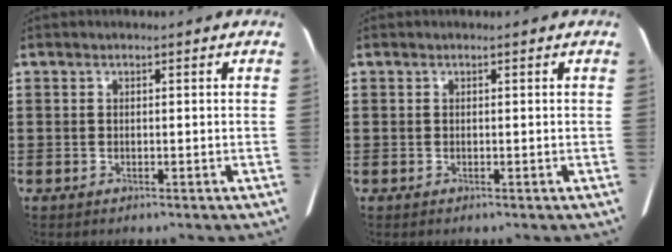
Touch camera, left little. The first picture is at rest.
{"total": 0.0}